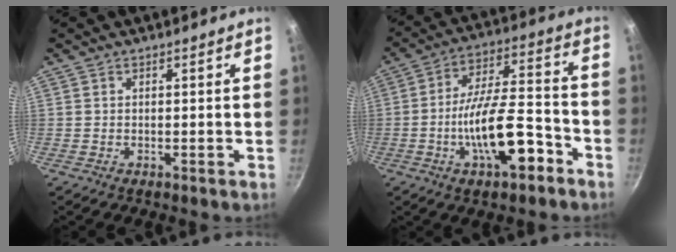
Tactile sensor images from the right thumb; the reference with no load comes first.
{"total": 15.6, "force": [-6.7, 5.7, 12.9], "torque": [-0.192, 0.049, -0.113]}